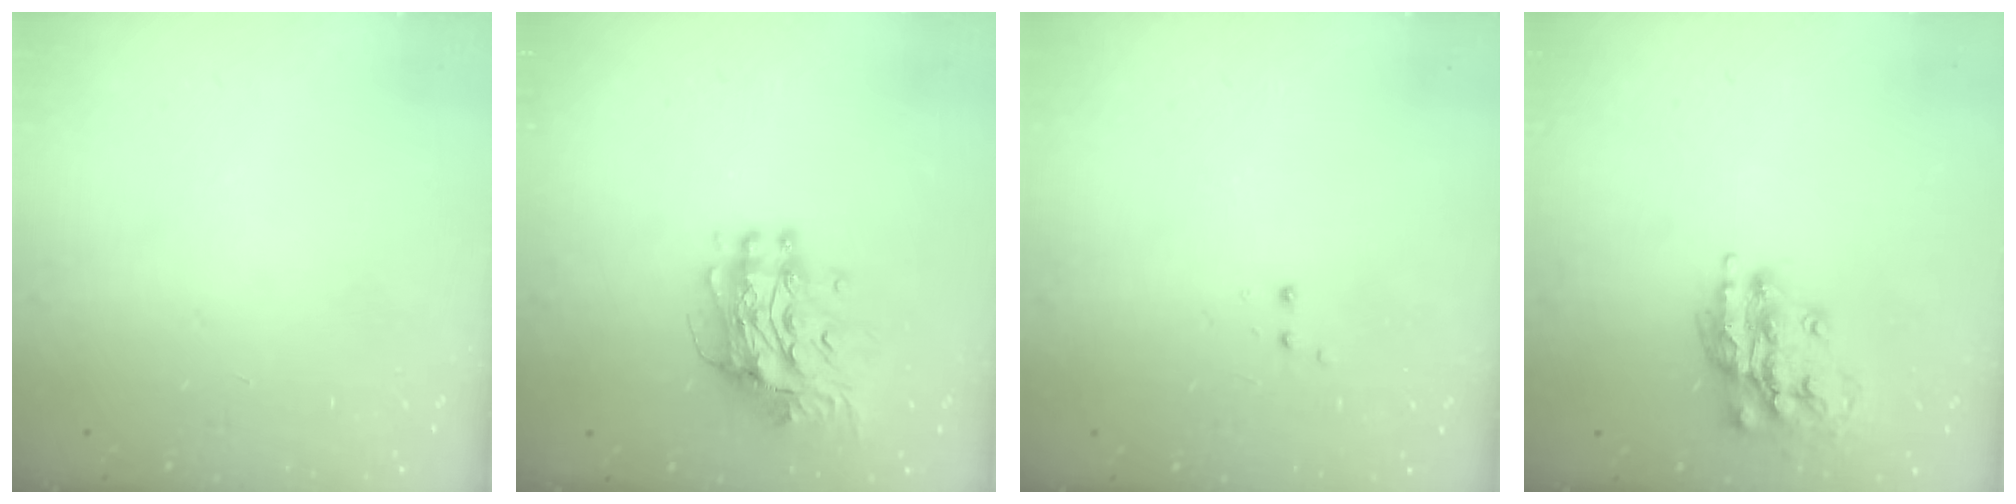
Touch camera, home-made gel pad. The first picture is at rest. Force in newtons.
{"total": 12.2, "press": 12.2, "slide": 1.0}
{"total": 2.8, "press": 2.8, "slide": 0.6}
{"total": 14.9, "press": 14.9, "slide": 1.1}